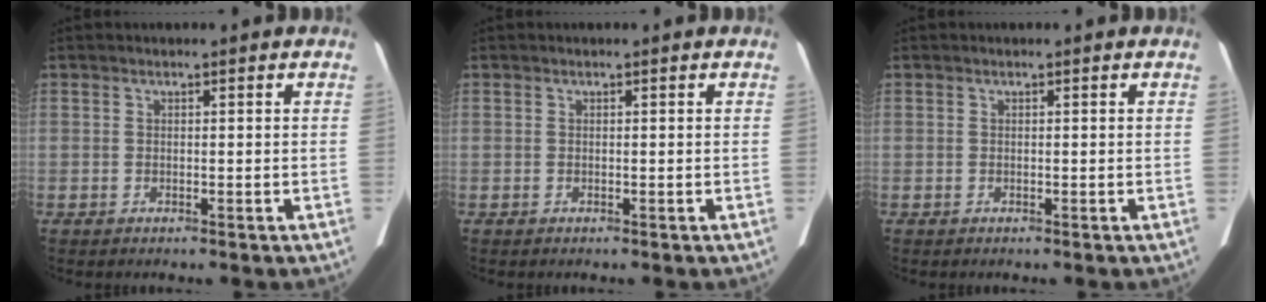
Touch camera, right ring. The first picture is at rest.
{"total": 0.0}
{"total": 0.0}